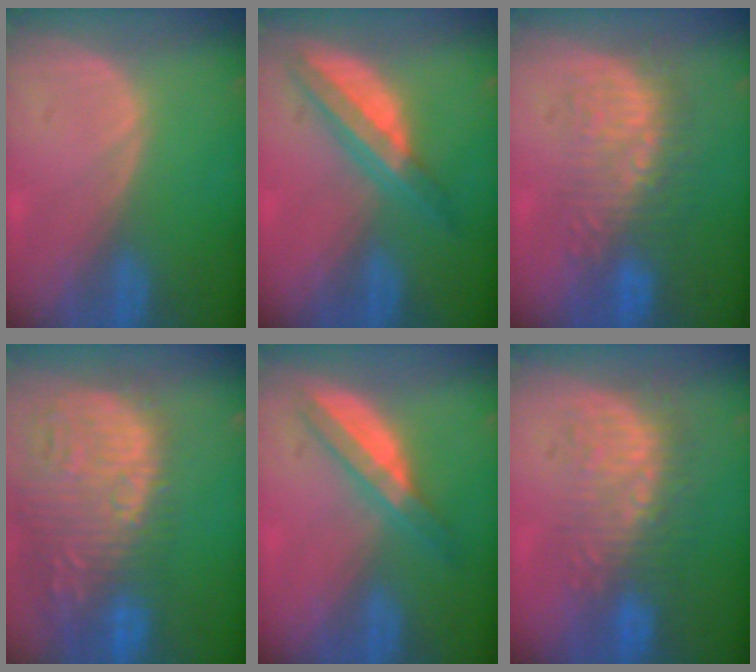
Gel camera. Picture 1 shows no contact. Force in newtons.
{"total": 6.7, "press": 5.8, "slide": 3.3}
{"total": 8.8, "press": 8.5, "slide": 2.3}
{"total": 16.0, "press": 13.3, "slide": 9.0}
{"total": 6.2, "press": 5.4, "slide": 3.1}
{"total": 9.1, "press": 8.7, "slide": 2.6}